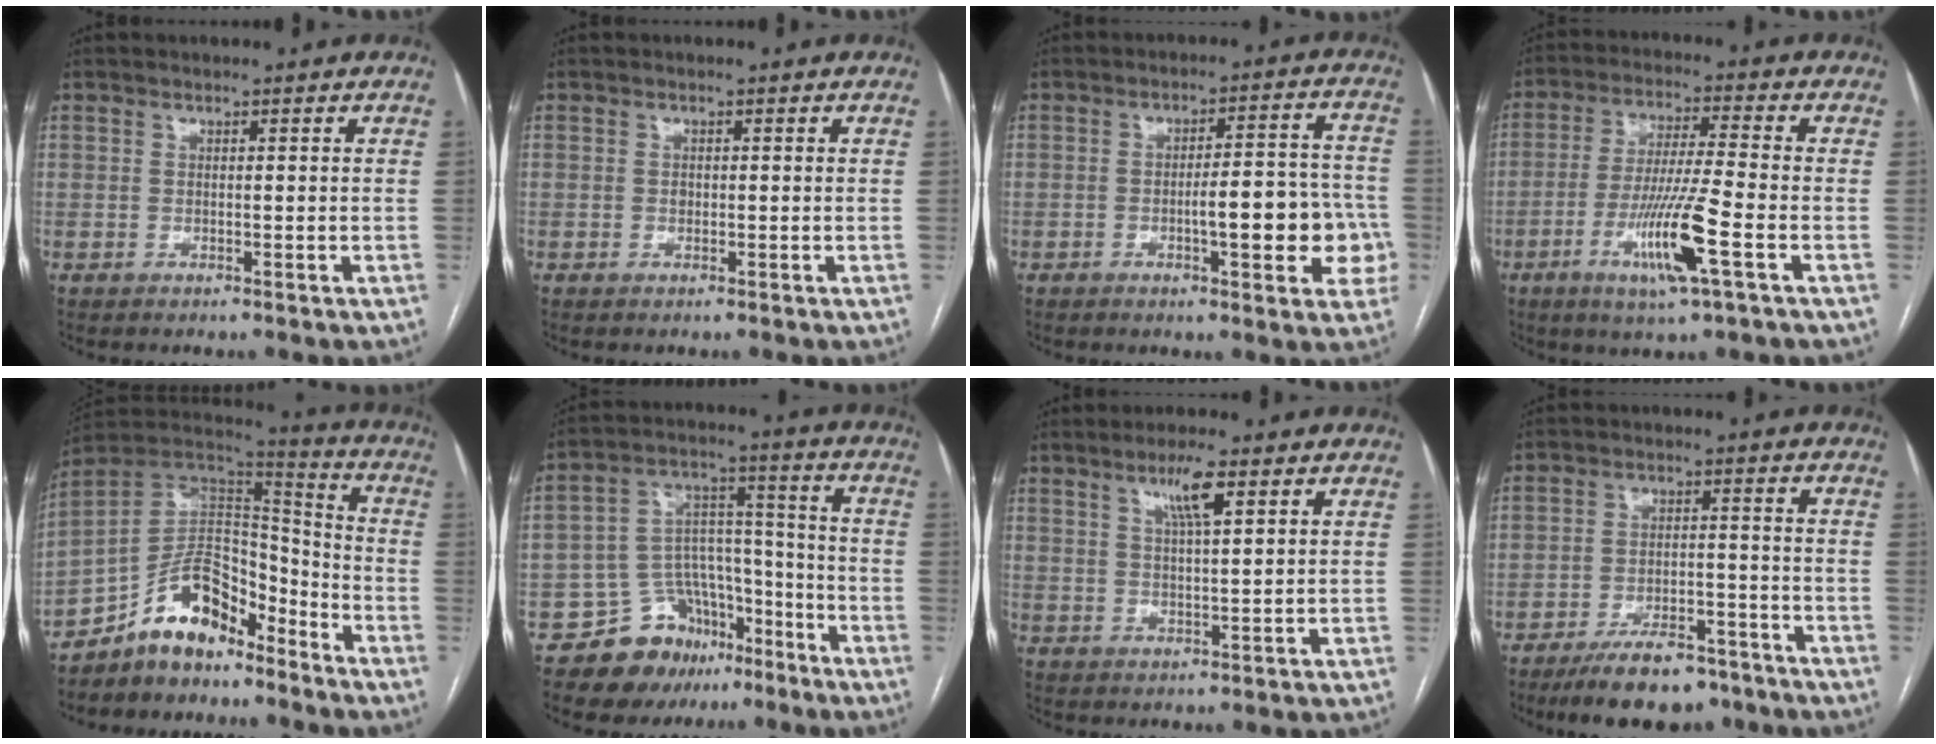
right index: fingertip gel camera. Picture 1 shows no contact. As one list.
[{"total": 0.6, "force": [-0.1, 0.4, 0.4], "torque": [-0.009, 0.001, -0.003]}, {"total": 11.1, "force": [-3.1, 2.7, 10.3], "torque": [-0.122, 0.028, -0.035]}, {"total": 11.4, "force": [-4.4, -0.3, 10.5], "torque": [-0.205, -0.016, -0.083]}, {"total": 13.0, "force": [-9.8, 5.5, 6.6], "torque": [-0.109, 0.038, -0.177]}, {"total": 12.4, "force": [-8.7, 8.1, 3.6], "torque": [-0.052, 0.071, -0.137]}, {"total": 5.1, "force": [2.7, 0.4, 4.4], "torque": [-0.078, 0.001, 0.047]}, {"total": 10.8, "force": [-8.5, 4.1, 5.3], "torque": [-0.081, 0.004, -0.138]}]